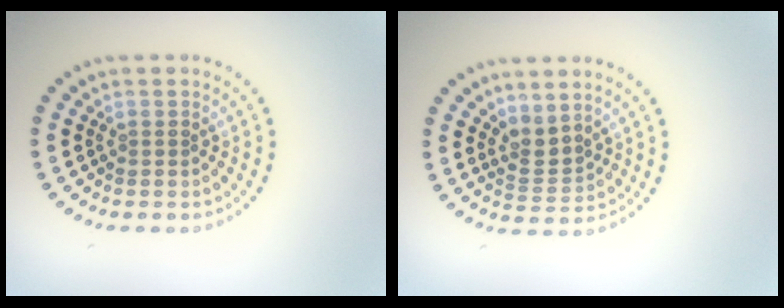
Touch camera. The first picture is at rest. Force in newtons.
{"total": 2.3, "press": 1.5, "slide": 1.7}